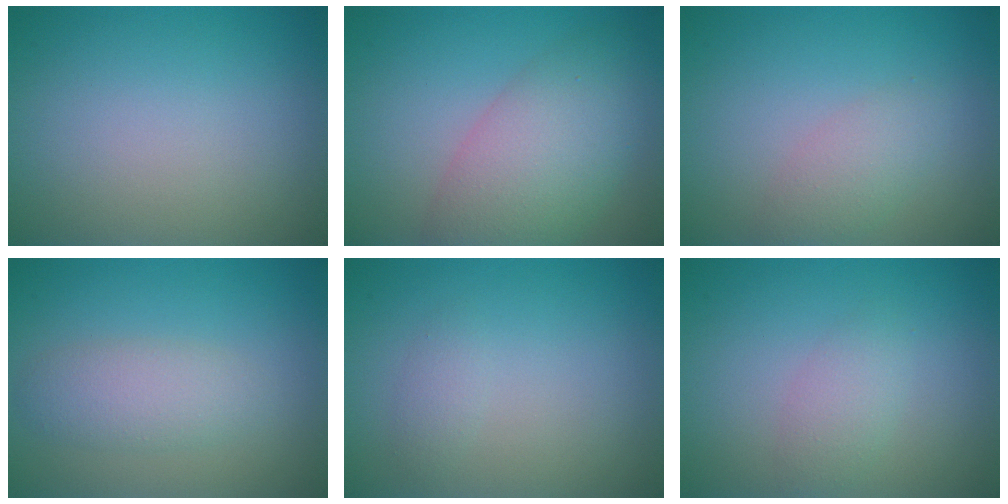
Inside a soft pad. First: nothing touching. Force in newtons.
{"total": 7.0, "press": 7.0, "slide": 0.2}
{"total": 2.2, "press": 2.2, "slide": 0.1}
{"total": 2.9, "press": 2.9, "slide": 0.2}
{"total": 0.9, "press": 0.9, "slide": 0.0}
{"total": 1.9, "press": 1.9, "slide": 0.1}